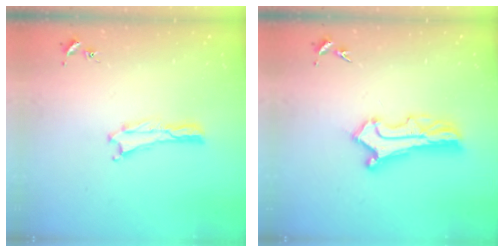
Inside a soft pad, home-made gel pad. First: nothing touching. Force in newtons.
{"total": 6.7, "press": 6.7, "slide": 0.6}